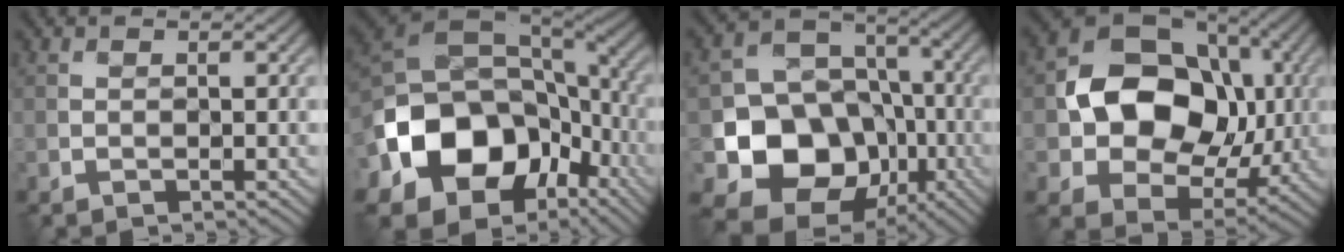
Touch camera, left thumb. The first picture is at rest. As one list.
[{"total": 17.5, "force": [-5.1, 13.2, 10.3], "torque": [-0.235, -0.039, -0.081]}, {"total": 14.6, "force": [-4.9, 11.6, 7.3], "torque": [-0.143, -0.036, -0.095]}, {"total": 14.0, "force": [0.8, 11.0, 8.7], "torque": [-0.144, 0.000, 0.006]}]